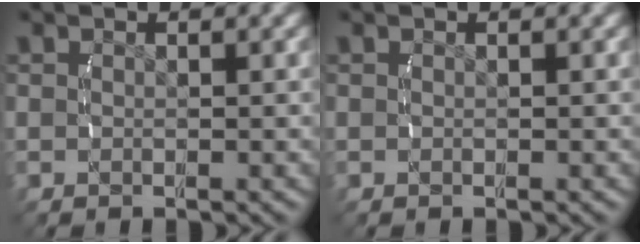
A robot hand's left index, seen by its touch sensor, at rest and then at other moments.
{"total": 0.0}